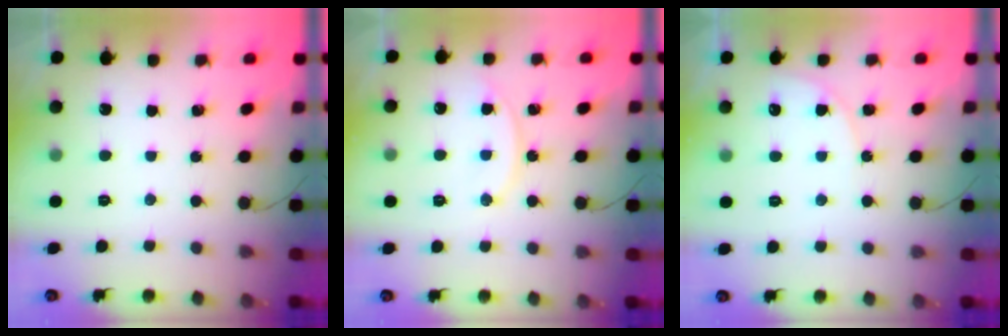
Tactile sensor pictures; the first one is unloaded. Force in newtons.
{"total": 10.8, "press": 10.8, "slide": 0.8}
{"total": 5.2, "press": 5.2, "slide": 0.3}